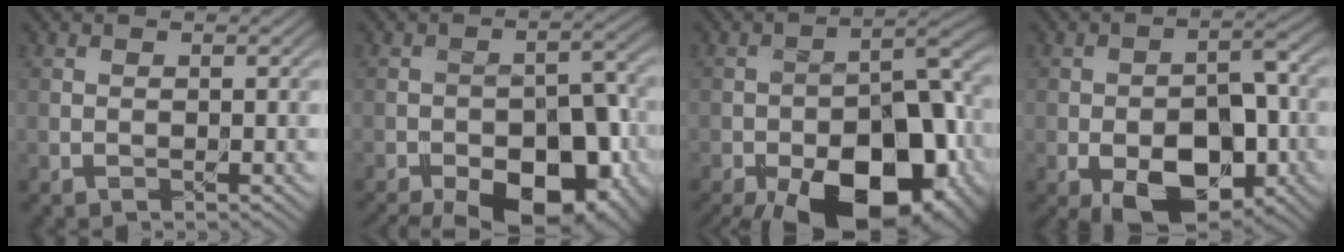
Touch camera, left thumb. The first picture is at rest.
{"total": 16.4, "force": [-9.8, 8.3, 10.2], "torque": [-0.092, -0.009, -0.135]}
{"total": 20.7, "force": [-11.8, 10.5, 13.4], "torque": [-0.173, -0.028, -0.162]}
{"total": 12.0, "force": [-5.4, 6.4, 8.6], "torque": [-0.117, -0.014, -0.090]}